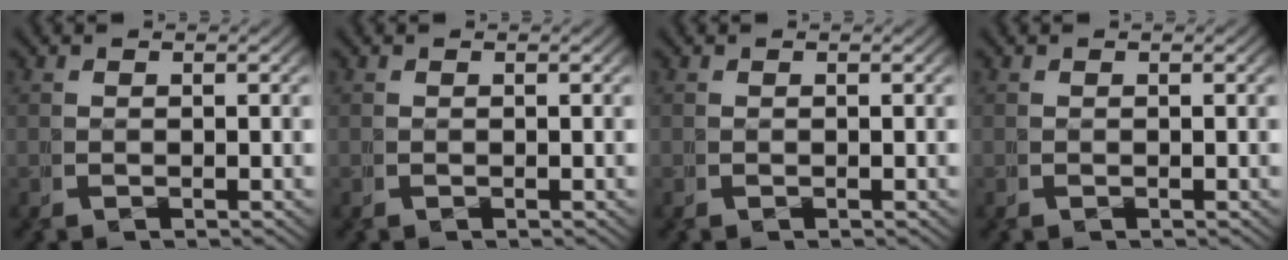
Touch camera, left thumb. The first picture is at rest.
{"total": 0.0}
{"total": 0.0}
{"total": 0.0}